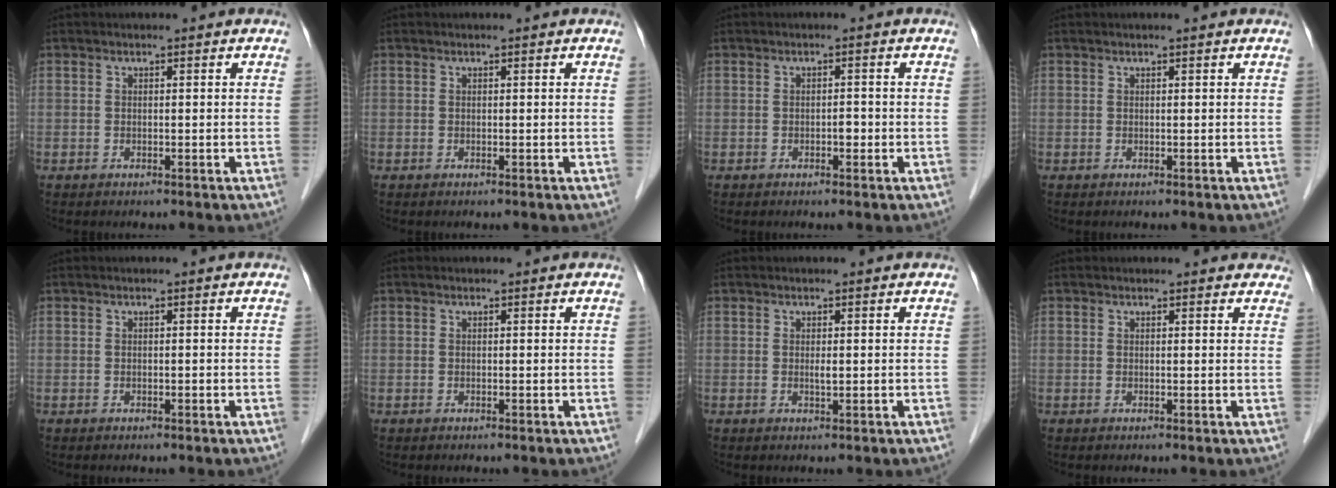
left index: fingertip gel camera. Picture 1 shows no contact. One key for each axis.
{"total": 0.0}
{"total": 1.1, "fx": -0.4, "fy": 0.5, "fz": 0.9, "tx": -0.012, "ty": 0.002, "tz": -0.009}
{"total": 0.6, "fx": 0.5, "fy": -0.1, "fz": 0.4, "tx": -0.011, "ty": 0.003, "tz": 0.012}
{"total": 0.0}
{"total": 0.0}
{"total": 0.9, "fx": 0.1, "fy": 0.1, "fz": 0.8, "tx": -0.019, "ty": -0.003, "tz": 0.003}
{"total": 4.9, "fx": 4.4, "fy": 1.5, "fz": 1.5, "tx": -0.005, "ty": 0.009, "tz": 0.035}